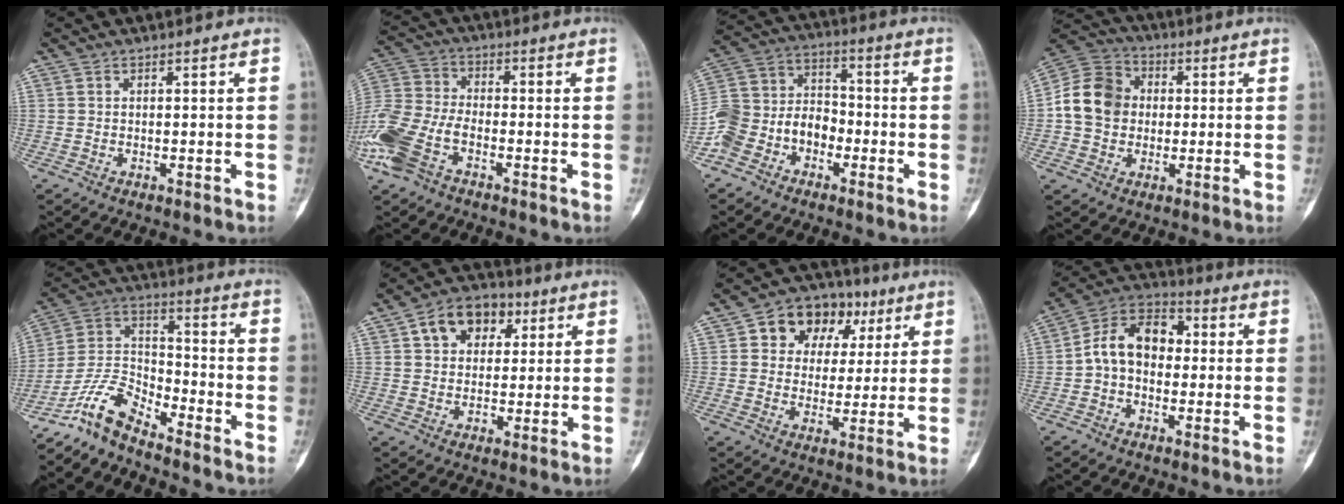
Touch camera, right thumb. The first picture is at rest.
{"total": 13.7, "force": [-6.3, 7.7, 9.5], "torque": [-0.224, 0.017, -0.131]}
{"total": 12.4, "force": [-5.4, 9.6, 5.5], "torque": [-0.085, 0.065, -0.112]}
{"total": 11.7, "force": [0.2, 9.9, 6.2], "torque": [-0.094, 0.024, -0.006]}
{"total": 9.0, "force": [-8.0, 2.4, 3.5], "torque": [-0.071, 0.077, -0.165]}
{"total": 10.9, "force": [4.0, 8.1, 6.1], "torque": [-0.060, 0.003, 0.059]}
{"total": 12.2, "force": [5.1, 9.0, 6.4], "torque": [-0.058, -0.002, 0.080]}
{"total": 11.4, "force": [-0.1, 8.1, 8.0], "torque": [-0.116, 0.038, -0.016]}